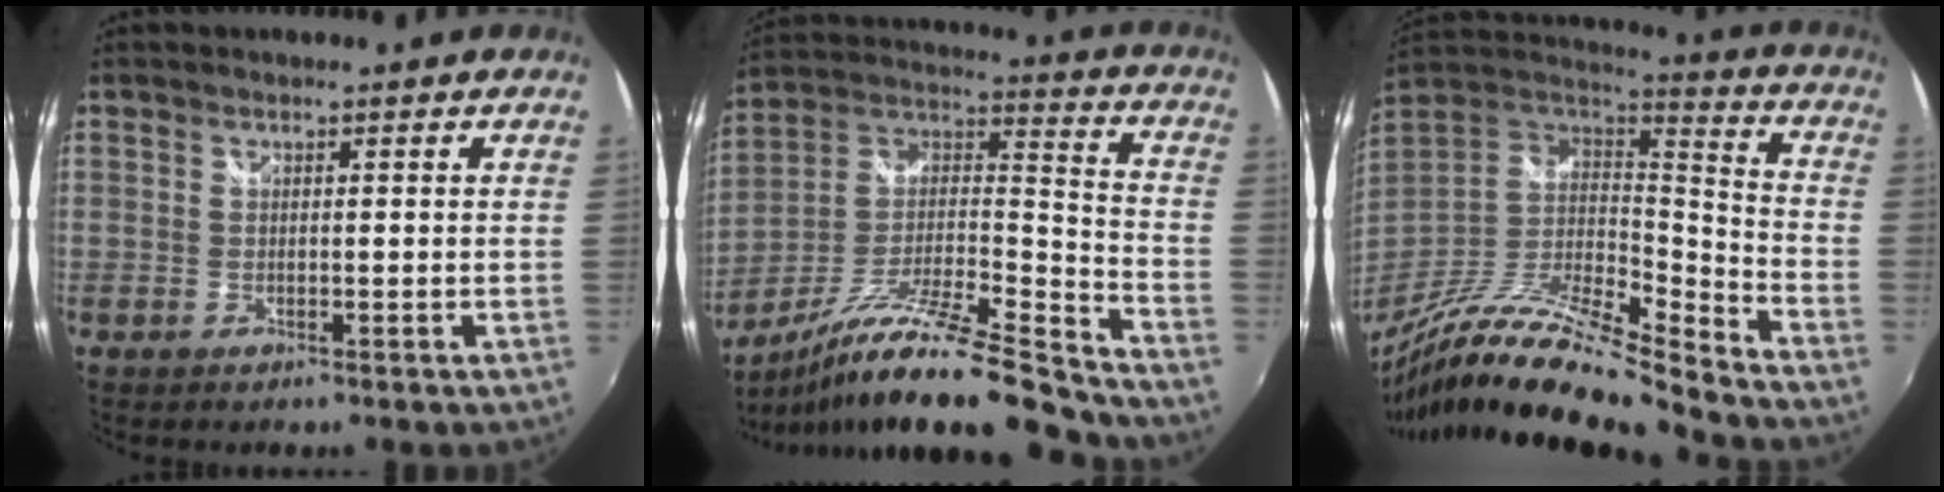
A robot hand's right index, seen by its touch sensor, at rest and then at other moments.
{"total": 23.5, "force": [-17.6, 3.4, 15.2], "torque": [-0.250, -0.023, -0.292]}
{"total": 21.3, "force": [-17.4, 2.6, 12.1], "torque": [-0.234, -0.029, -0.318]}